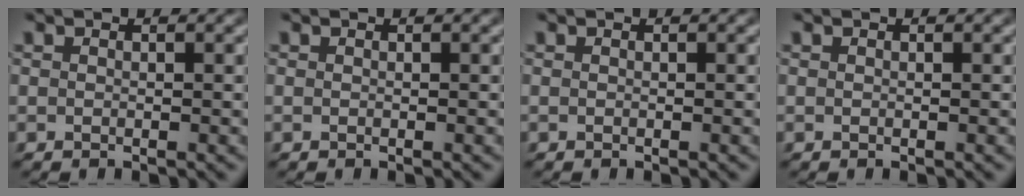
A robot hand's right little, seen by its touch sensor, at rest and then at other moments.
{"total": 0.0}
{"total": 0.0}
{"total": 0.0}